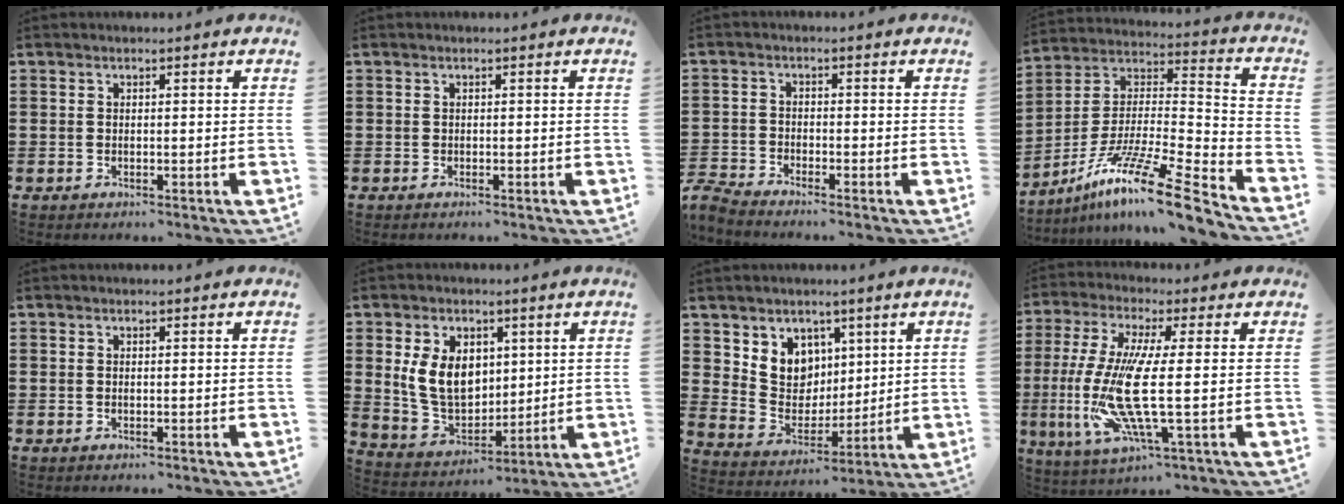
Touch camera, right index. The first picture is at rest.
{"total": 0.0}
{"total": 2.8, "force": [-2.8, 0.1, 0.1], "torque": [-0.021, -0.004, -0.065]}
{"total": 14.4, "force": [-11.1, 0.5, 9.1], "torque": [-0.161, 0.018, -0.212]}
{"total": 0.0}
{"total": 9.1, "force": [2.1, 6.7, 5.9], "torque": [-0.153, 0.015, 0.037]}
{"total": 7.4, "force": [3.8, 6.3, 1.0], "torque": [-0.055, -0.020, 0.075]}
{"total": 12.9, "force": [-1.3, 1.3, 12.8], "torque": [-0.288, -0.037, -0.035]}